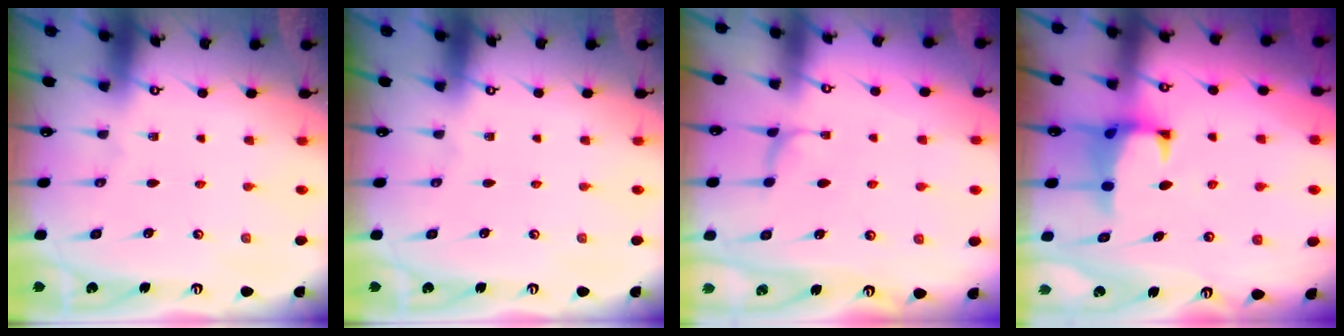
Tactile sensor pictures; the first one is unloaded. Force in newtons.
{"total": 0.0}
{"total": 1.9, "press": 1.8, "slide": 0.5}
{"total": 0.9, "press": 0.3, "slide": 0.8}